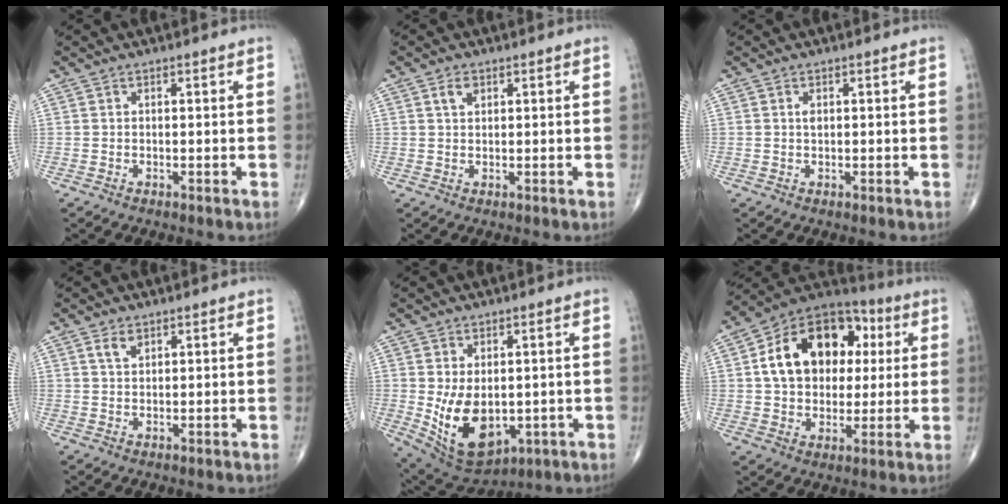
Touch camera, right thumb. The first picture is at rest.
{"total": 2.3, "force": [1.1, 1.4, 1.5], "torque": [-0.024, -0.001, 0.020]}
{"total": 1.1, "force": [0.3, 0.6, 0.8], "torque": [-0.013, 0.000, 0.005]}
{"total": 2.5, "force": [1.5, 1.4, 1.5], "torque": [-0.026, -0.004, 0.031]}
{"total": 12.8, "force": [-1.4, 8.0, 9.9], "torque": [-0.151, -0.010, 0.007]}
{"total": 19.6, "force": [3.7, 14.0, 13.1], "torque": [-0.180, 0.019, 0.057]}